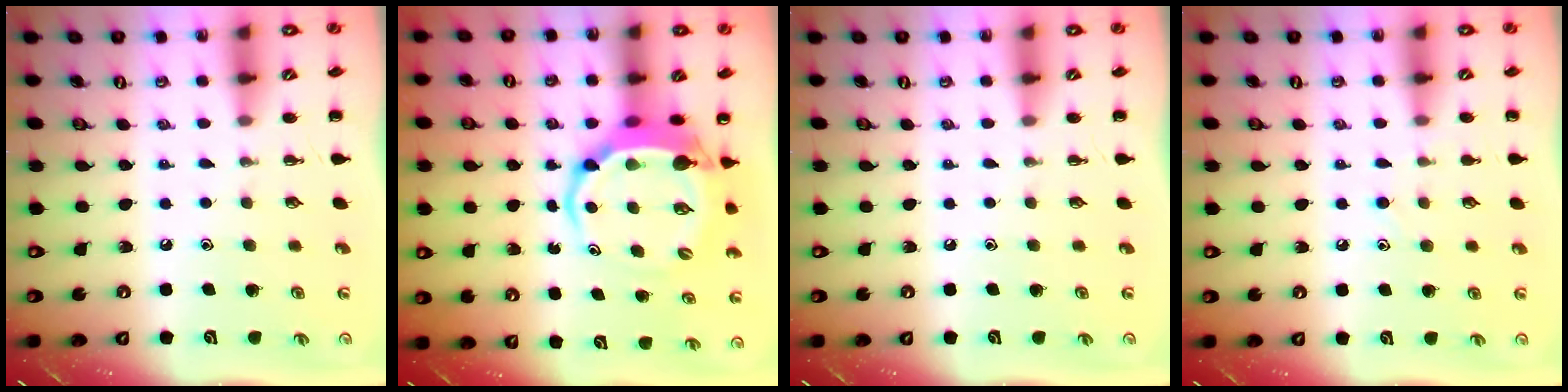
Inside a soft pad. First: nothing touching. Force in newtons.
{"total": 6.6, "press": 6.6, "slide": 1.1}
{"total": 0.0}
{"total": 7.1, "press": 6.6, "slide": 2.4}